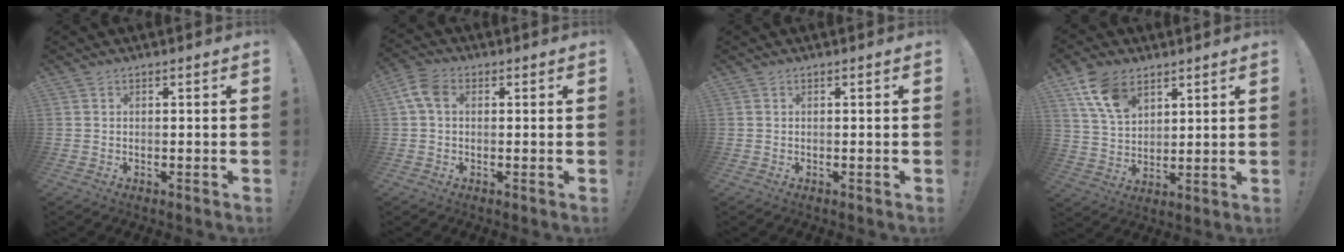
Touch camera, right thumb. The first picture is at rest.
{"total": 6.5, "force": [1.5, 4.4, 4.6], "torque": [-0.099, 0.008, 0.030]}
{"total": 0.0}
{"total": 12.0, "force": [6.9, 7.6, 6.3], "torque": [-0.114, -0.023, 0.136]}